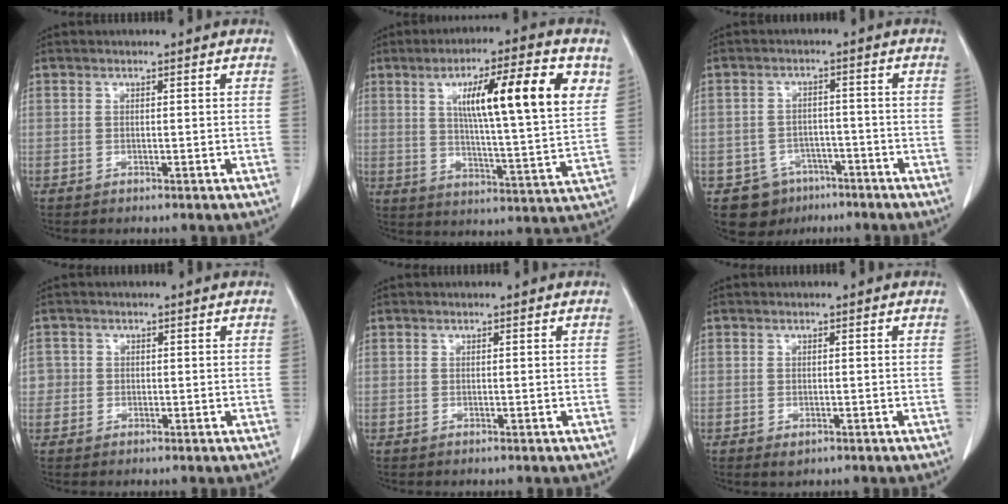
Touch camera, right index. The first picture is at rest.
{"total": 17.3, "force": [6.5, 1.5, 16.0], "torque": [-0.241, 0.009, 0.094]}
{"total": 6.7, "force": [-4.1, 5.1, 0.8], "torque": [-0.008, 0.011, -0.056]}
{"total": 2.1, "force": [0.0, 2.1, 0.0], "torque": [0.016, 0.007, -0.003]}
{"total": 0.0}
{"total": 1.3, "force": [-0.7, 0.6, 0.9], "torque": [-0.013, -0.002, -0.003]}